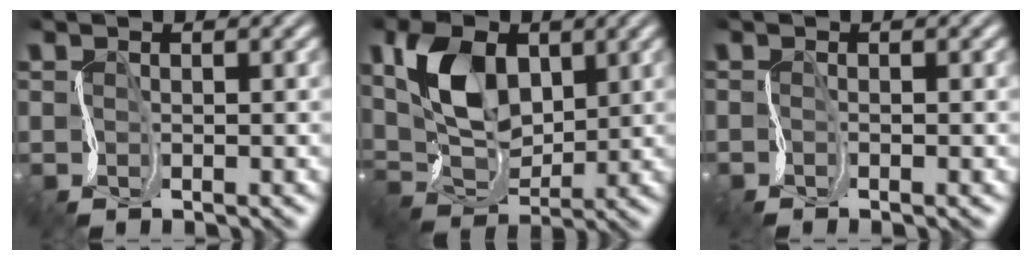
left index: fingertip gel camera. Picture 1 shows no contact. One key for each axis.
{"total": 6.7, "fx": 2.4, "fy": 4.1, "fz": 4.6, "tx": -0.099, "ty": 0.005, "tz": 0.040}
{"total": 1.8, "fx": -0.5, "fy": 0.6, "fz": 1.6, "tx": -0.018, "ty": -0.004, "tz": -0.010}